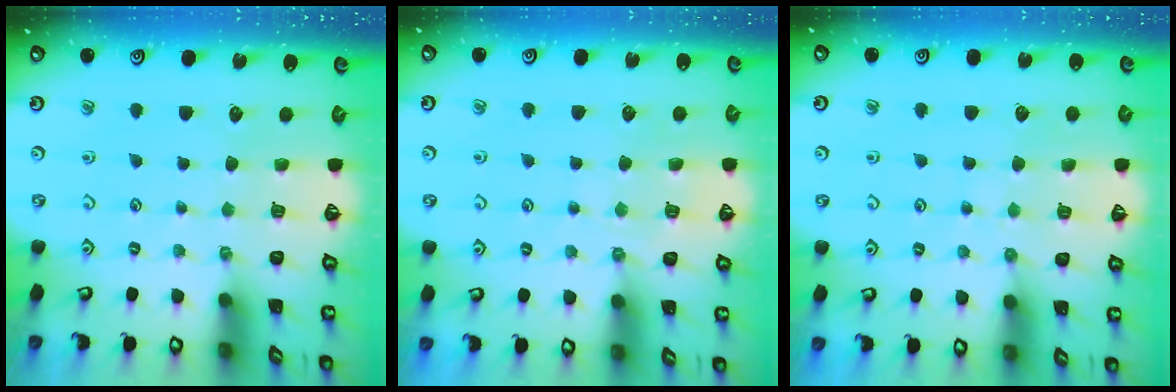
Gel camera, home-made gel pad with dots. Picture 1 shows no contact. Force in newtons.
{"total": 5.2, "press": 5.2, "slide": 0.7}
{"total": 5.8, "press": 5.7, "slide": 0.6}